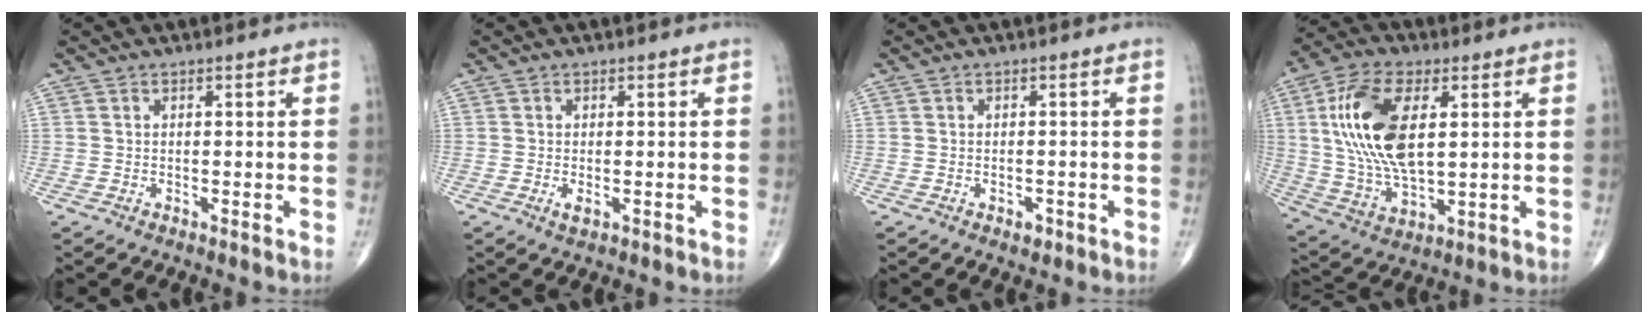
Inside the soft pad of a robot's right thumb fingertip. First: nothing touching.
{"total": 1.3, "force": [-0.4, 0.5, 1.1], "torque": [-0.019, -0.003, -0.007]}
{"total": 1.5, "force": [-0.9, 0.9, 0.9], "torque": [-0.009, 0.002, -0.011]}
{"total": 17.3, "force": [3.7, 8.5, 14.6], "torque": [-0.286, -0.008, 0.074]}